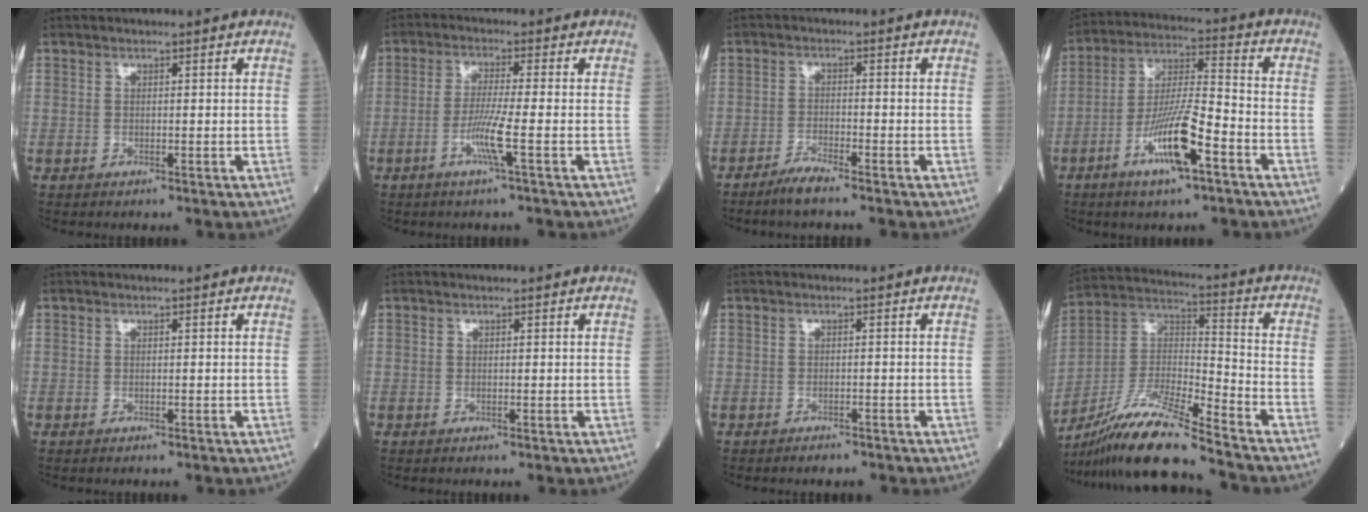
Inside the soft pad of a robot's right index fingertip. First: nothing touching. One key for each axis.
{"total": 5.1, "fx": -1.9, "fy": -0.9, "fz": 4.6, "tx": -0.094, "ty": -0.011, "tz": -0.039}
{"total": 3.1, "fx": -2.7, "fy": -0.3, "fz": 1.5, "tx": -0.035, "ty": -0.007, "tz": -0.057}
{"total": 11.5, "fx": -5.5, "fy": 1.6, "fz": 10.0, "tx": -0.193, "ty": -0.004, "tz": -0.100}
{"total": 0.5, "fx": -0.5, "fy": 0.1, "fz": 0.2, "tx": 0.000, "ty": -0.001, "tz": -0.008}
{"total": 0.0}
{"total": 2.1, "fx": -1.8, "fy": 0.6, "fz": 0.7, "tx": -0.012, "ty": -0.002, "tz": -0.020}
{"total": 15.3, "fx": -12.6, "fy": 0.0, "fz": 8.6, "tx": -0.168, "ty": -0.001, "tz": -0.231}